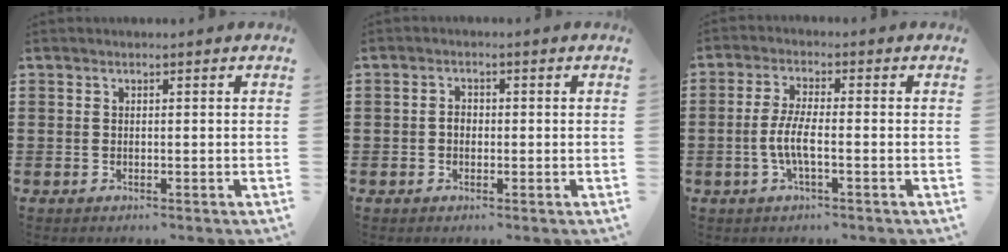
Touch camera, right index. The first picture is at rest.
{"total": 1.7, "force": [-0.4, 1.2, 1.1], "torque": [-0.023, 0.004, -0.008]}
{"total": 4.8, "force": [-1.5, 1.0, 4.5], "torque": [-0.105, -0.006, -0.037]}